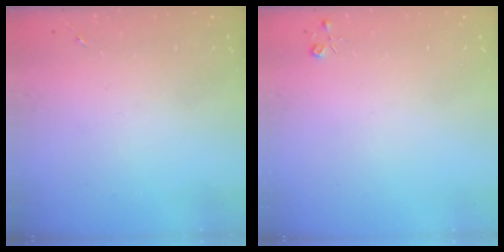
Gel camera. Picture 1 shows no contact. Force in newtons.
{"total": 3.0, "press": 3.0, "slide": 0.4}